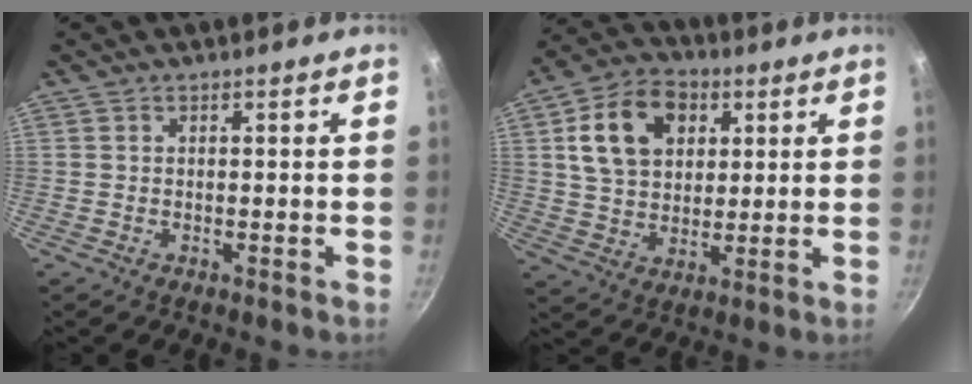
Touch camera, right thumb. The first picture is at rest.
{"total": 14.7, "force": [4.6, 10.6, 9.1], "torque": [-0.136, 0.001, 0.072]}